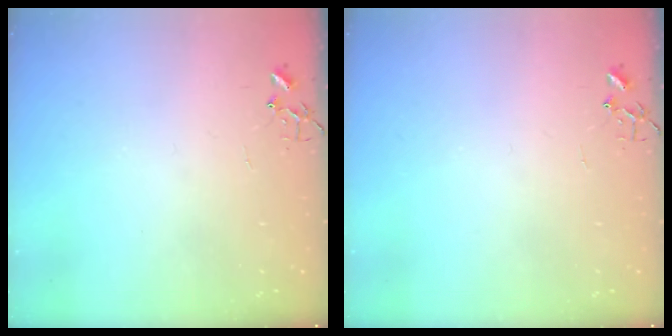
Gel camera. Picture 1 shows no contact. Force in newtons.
{"total": 0.0}